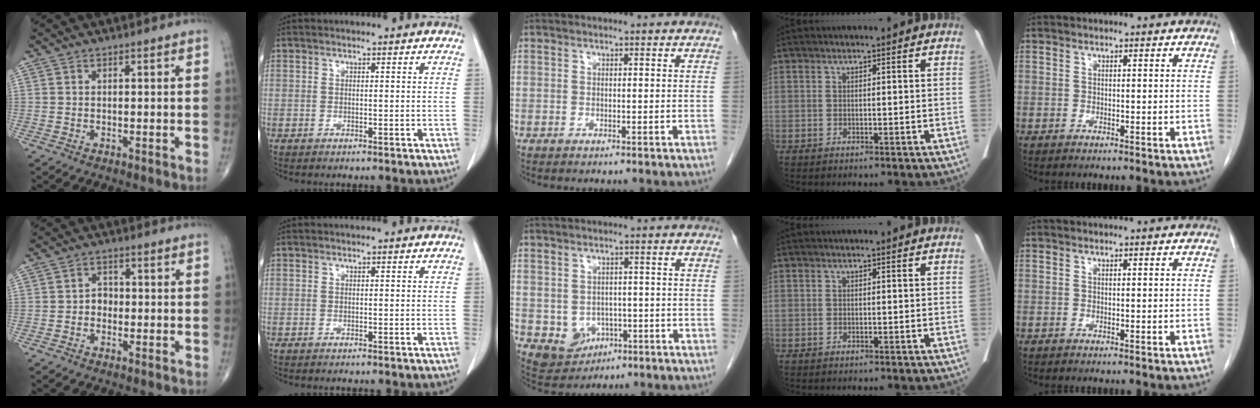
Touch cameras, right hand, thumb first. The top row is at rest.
{"thumb": {"total": 2.4, "force": [-0.6, 1.9, 1.2], "torque": [-0.002, 0.009, -0.017]}, "middle": {"total": 5.1, "force": [-1.5, 4.5, 1.9], "torque": [-0.034, 0.005, -0.006]}}